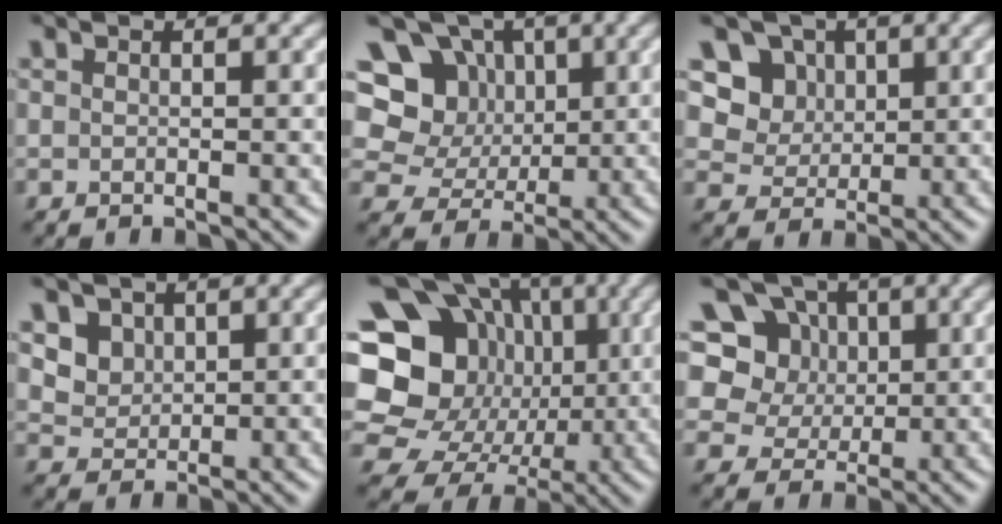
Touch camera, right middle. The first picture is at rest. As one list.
[{"total": 11.0, "force": [4.1, 9.2, 4.7], "torque": [-0.107, 0.023, 0.066]}, {"total": 6.8, "force": [3.1, 5.5, 2.5], "torque": [-0.052, -0.003, 0.052]}, {"total": 3.6, "force": [1.9, 2.8, 1.3], "torque": [-0.046, -0.007, 0.051]}, {"total": 18.3, "force": [1.2, 16.2, 8.5], "torque": [-0.168, 0.042, 0.000]}, {"total": 9.3, "force": [4.0, 7.5, 3.8], "torque": [-0.067, 0.016, 0.051]}]